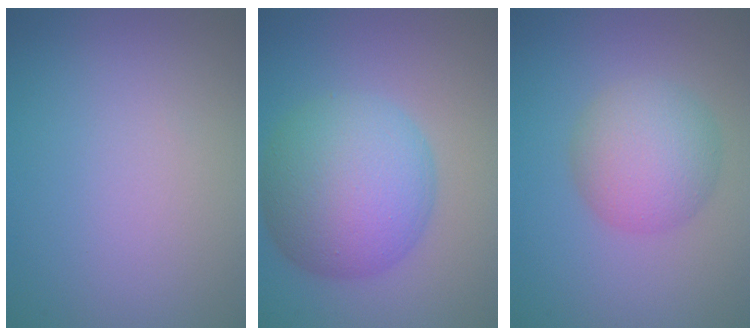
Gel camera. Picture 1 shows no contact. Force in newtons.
{"total": 9.8, "press": 9.8, "slide": 0.2}
{"total": 5.3, "press": 5.3, "slide": 0.2}